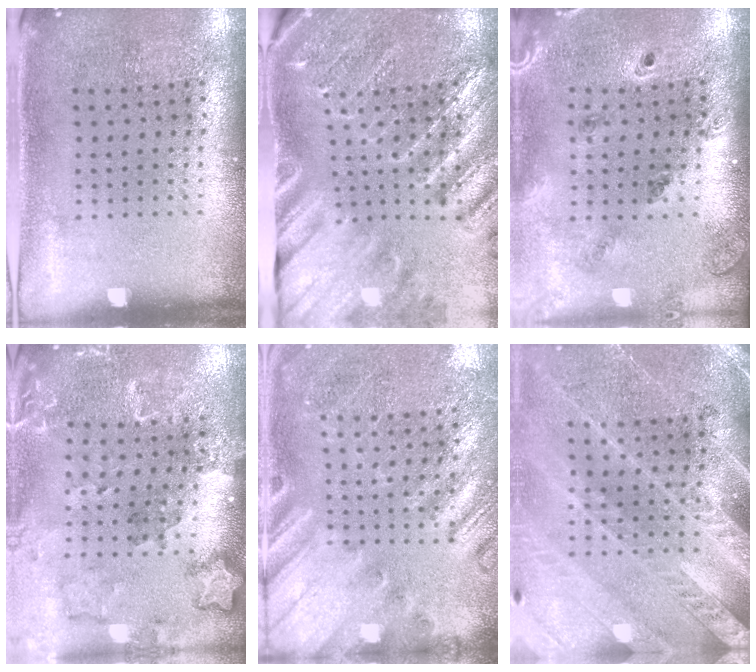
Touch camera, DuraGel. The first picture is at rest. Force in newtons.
{"total": 3.1, "press": 3.0, "slide": 0.7}
{"total": 1.3, "press": 1.3, "slide": 0.2}
{"total": 1.8, "press": 1.7, "slide": 0.2}
{"total": 2.3, "press": 2.1, "slide": 0.9}
{"total": 3.0, "press": 2.7, "slide": 1.2}